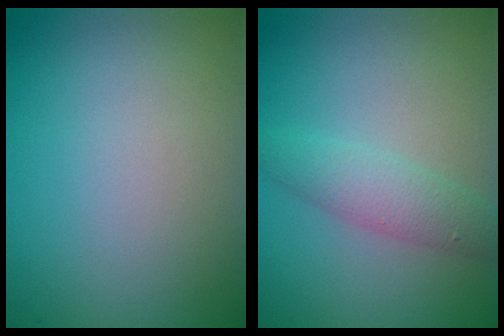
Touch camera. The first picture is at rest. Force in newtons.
{"total": 2.8, "press": 2.8, "slide": 0.1}